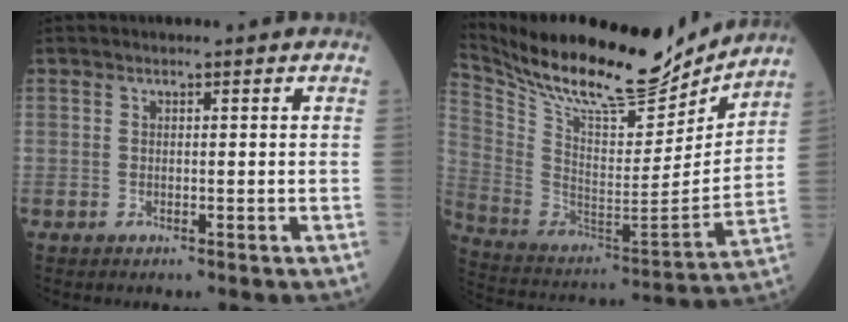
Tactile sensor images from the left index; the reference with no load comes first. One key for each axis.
{"total": 23.6, "fx": 20.9, "fy": 4.8, "fz": 9.8, "tx": -0.195, "ty": -0.041, "tz": 0.338}